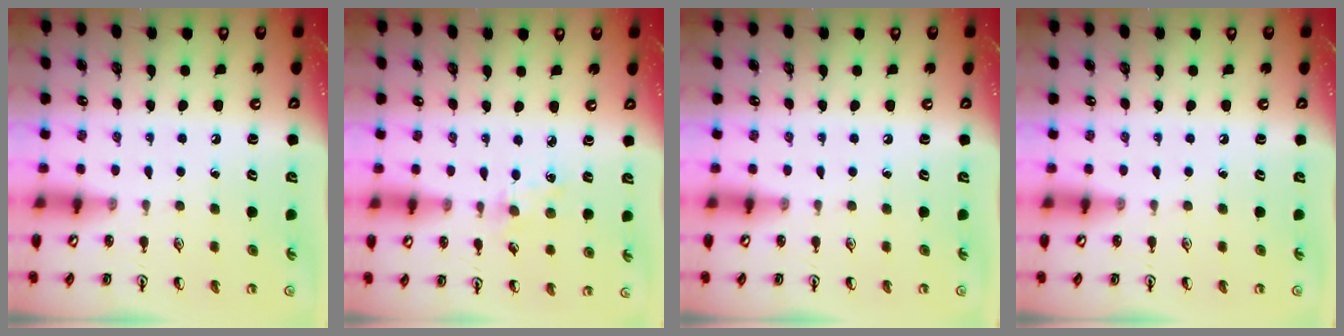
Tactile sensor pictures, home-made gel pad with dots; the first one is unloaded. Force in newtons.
{"total": 3.1, "press": 3.1, "slide": 0.5}
{"total": 0.0}
{"total": 0.0}